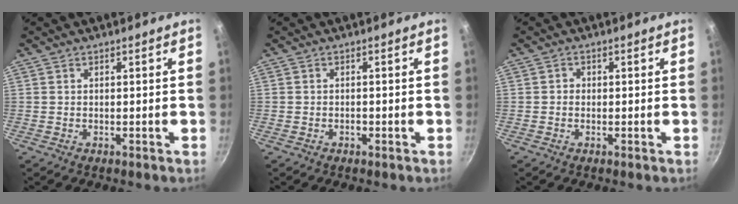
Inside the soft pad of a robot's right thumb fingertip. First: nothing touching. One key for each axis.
{"total": 1.4, "fx": -0.6, "fy": 1.0, "fz": 0.8, "tx": -0.008, "ty": 0.009, "tz": -0.008}
{"total": 0.9, "fx": -0.2, "fy": 0.8, "fz": 0.2, "tx": -0.002, "ty": 0.002, "tz": -0.004}